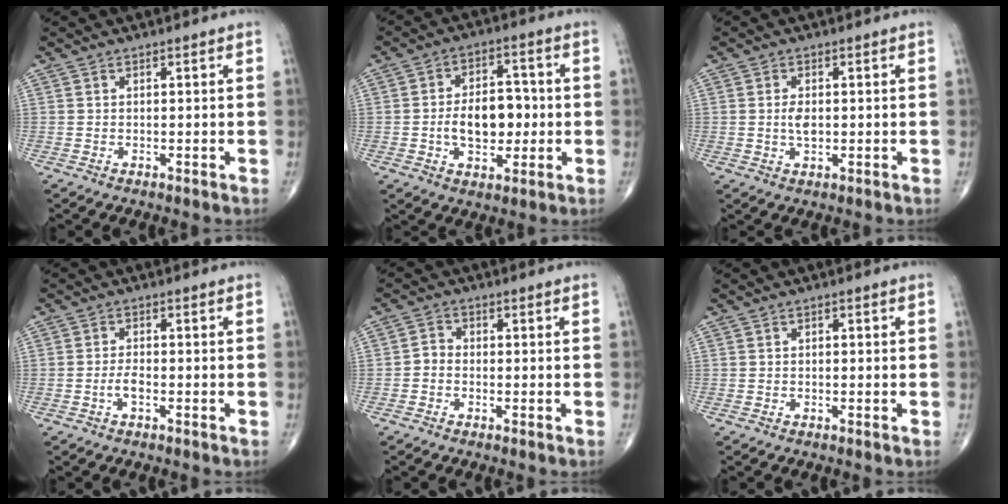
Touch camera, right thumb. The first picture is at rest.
{"total": 10.7, "force": [-1.0, 6.6, 8.3], "torque": [-0.107, 0.017, -0.018]}
{"total": 3.0, "force": [0.0, 1.7, 2.5], "torque": [-0.046, -0.002, 0.000]}
{"total": 2.2, "force": [-0.9, 0.8, 1.9], "torque": [-0.038, 0.005, -0.018]}
{"total": 2.1, "force": [-0.7, 1.7, 1.0], "torque": [-0.009, 0.007, -0.022]}
{"total": 0.5, "force": [0.0, 0.3, 0.4], "torque": [-0.006, 0.000, -0.001]}